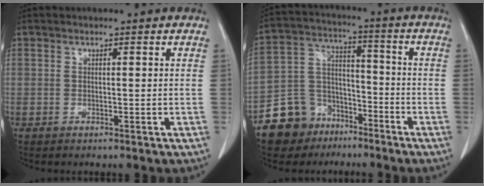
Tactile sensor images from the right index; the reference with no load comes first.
{"total": 10.9, "force": [-7.3, 7.9, 1.7], "torque": [-0.044, 0.050, -0.126]}